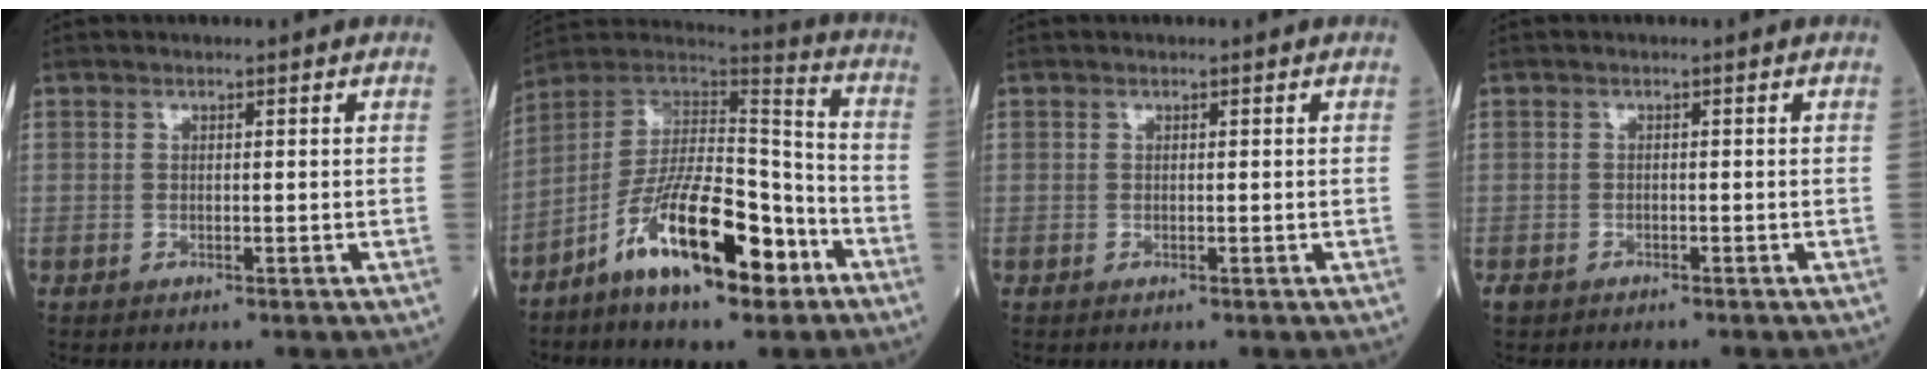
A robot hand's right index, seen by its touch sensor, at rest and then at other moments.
{"total": 16.5, "force": [-8.6, 4.8, 13.2], "torque": [-0.229, 0.008, -0.145]}
{"total": 0.0}
{"total": 1.3, "force": [-1.2, 0.6, 0.2], "torque": [-0.007, 0.000, -0.019]}